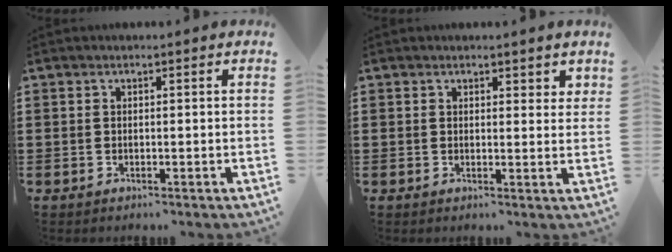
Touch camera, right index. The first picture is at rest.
{"total": 1.6, "force": [1.4, 0.8, 0.3], "torque": [0.000, 0.003, 0.025]}